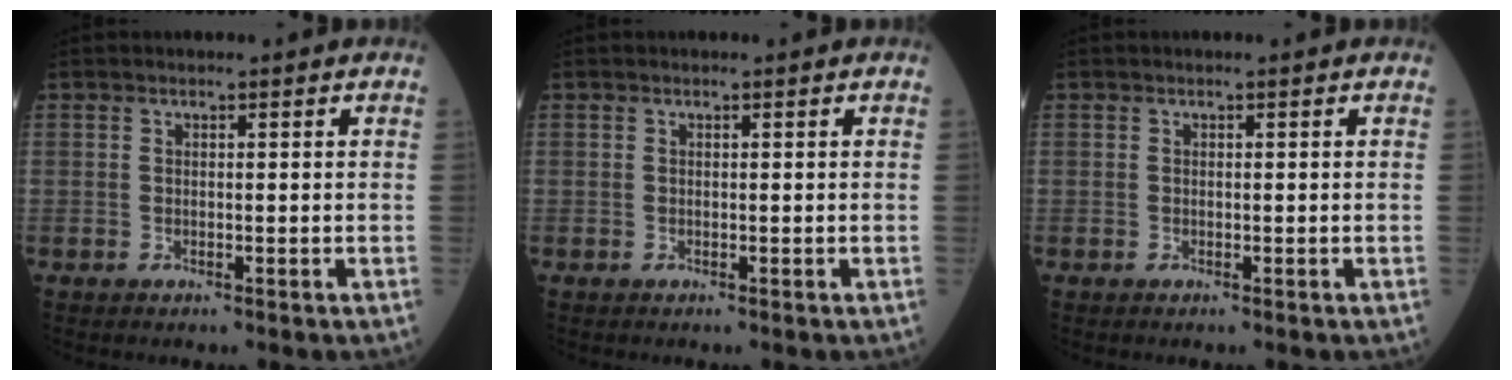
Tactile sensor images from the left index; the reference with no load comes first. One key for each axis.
{"total": 0.0}
{"total": 0.0}